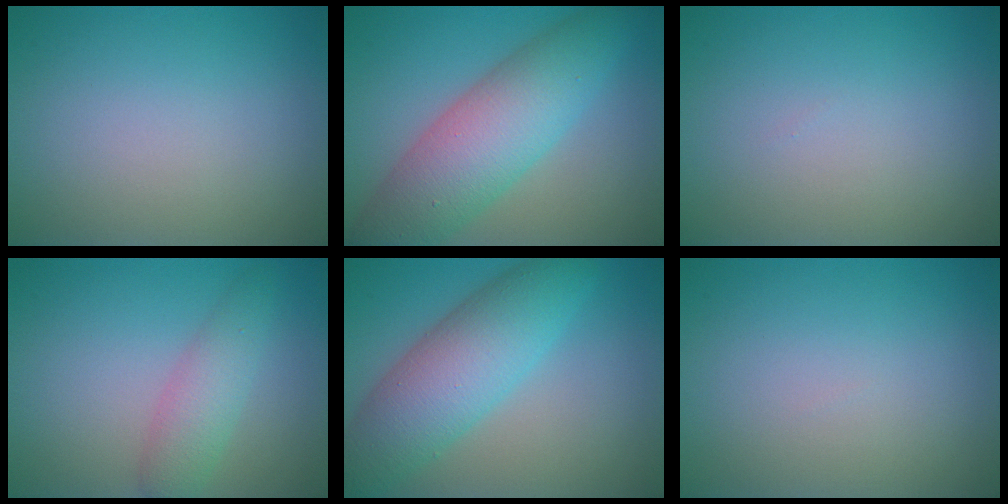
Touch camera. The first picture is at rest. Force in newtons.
{"total": 8.1, "press": 8.1, "slide": 0.1}
{"total": 0.0}
{"total": 3.0, "press": 3.0, "slide": 0.1}
{"total": 7.7, "press": 7.7, "slide": 0.2}
{"total": 0.0}